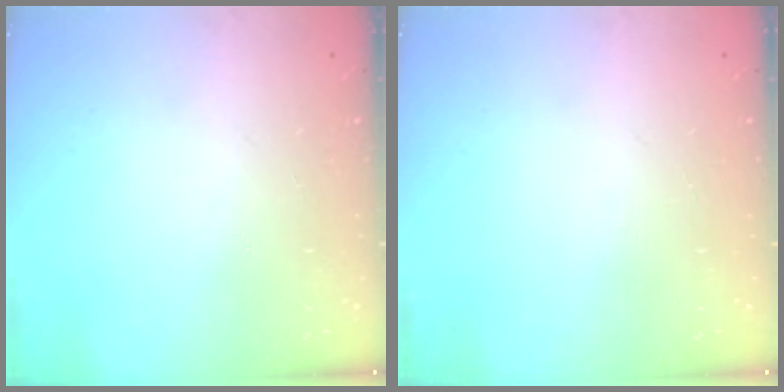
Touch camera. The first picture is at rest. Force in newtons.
{"total": 0.0}